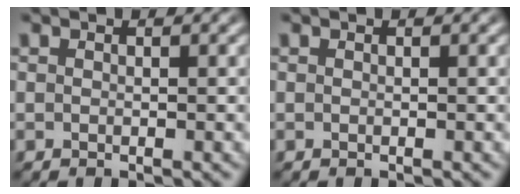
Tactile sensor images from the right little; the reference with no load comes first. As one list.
[{"total": 0.0}]